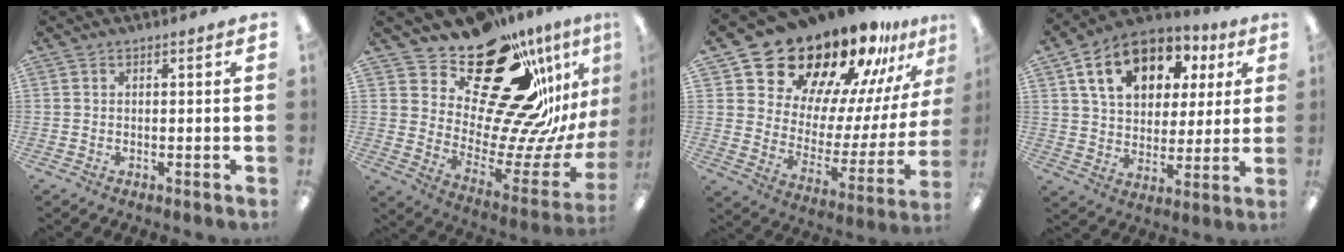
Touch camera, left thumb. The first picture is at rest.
{"total": 28.1, "force": [19.6, 12.4, 15.8], "torque": [-0.199, -0.156, 0.355]}
{"total": 23.2, "force": [20.4, 9.4, 5.8], "torque": [-0.108, -0.168, 0.371]}
{"total": 15.9, "force": [8.3, 10.7, 8.3], "torque": [-0.143, -0.021, 0.152]}